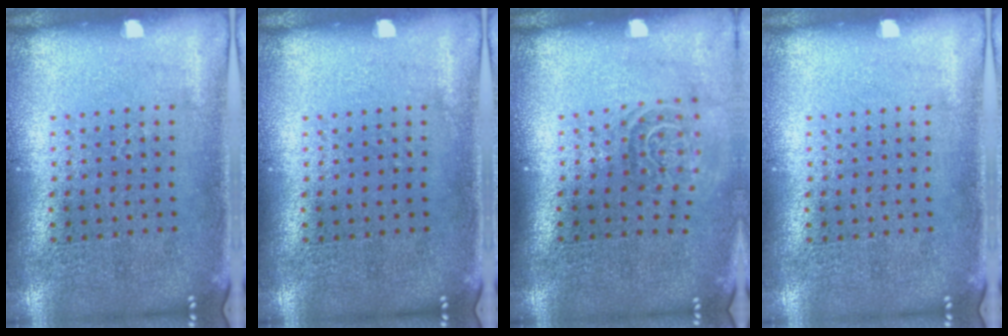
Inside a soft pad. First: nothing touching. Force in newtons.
{"total": 0.0}
{"total": 1.6, "press": 1.1, "slide": 1.1}
{"total": 0.0}